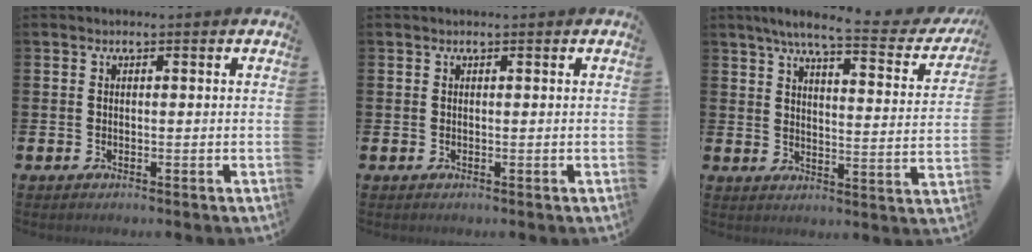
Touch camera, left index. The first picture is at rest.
{"total": 0.0}
{"total": 6.8, "force": [5.6, 0.8, 3.8], "torque": [-0.082, -0.034, 0.086]}